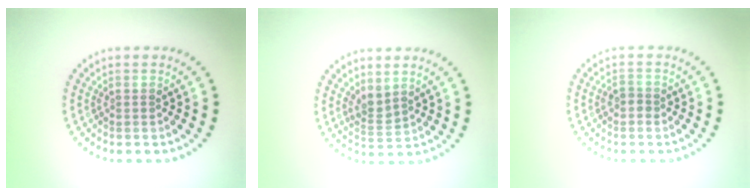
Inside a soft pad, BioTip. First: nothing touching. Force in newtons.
{"total": 1.8, "press": 1.4, "slide": 1.0}
{"total": 1.0, "press": 0.9, "slide": 0.4}